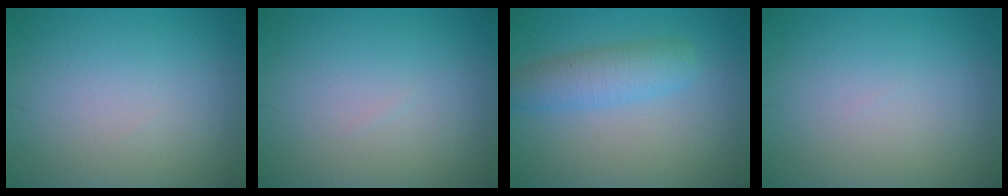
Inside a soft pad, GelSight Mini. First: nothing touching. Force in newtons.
{"total": 0.0}
{"total": 3.7, "press": 3.7, "slide": 0.2}
{"total": 0.0}